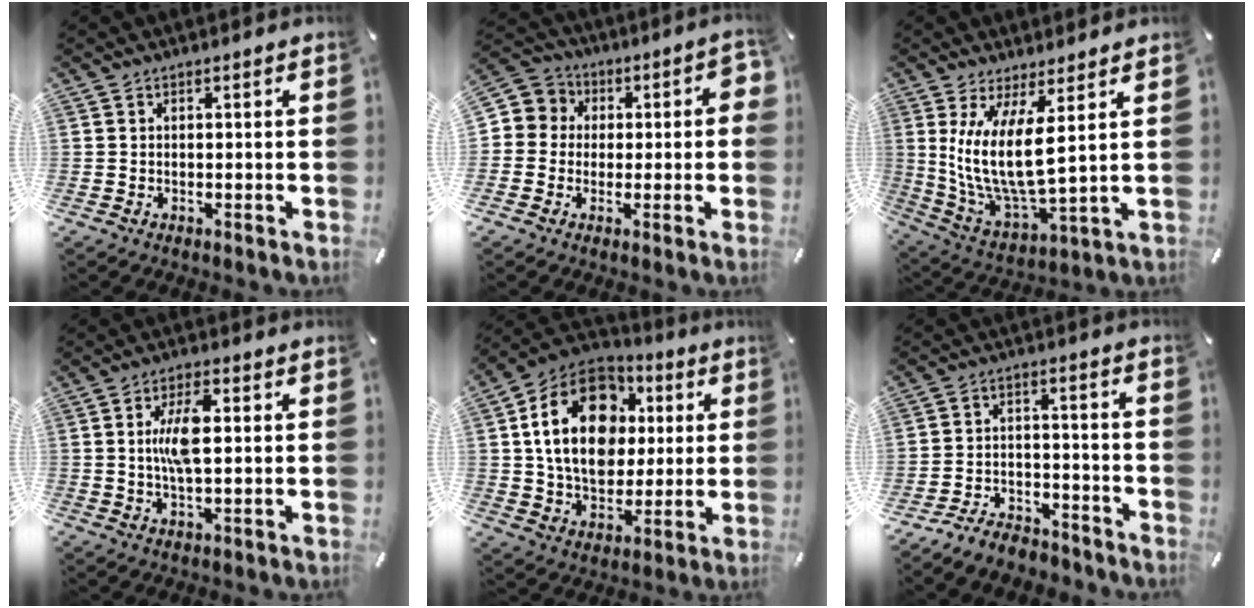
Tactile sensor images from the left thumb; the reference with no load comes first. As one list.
[{"total": 6.5, "force": [-0.9, 6.0, 2.3], "torque": [-0.041, 0.013, -0.021]}, {"total": 13.6, "force": [4.1, 4.6, 12.1], "torque": [-0.277, -0.026, 0.076]}, {"total": 8.1, "force": [1.0, 3.2, 7.3], "torque": [-0.156, -0.001, 0.008]}, {"total": 19.6, "force": [4.0, 14.7, 12.4], "torque": [-0.229, 0.001, 0.072]}, {"total": 7.5, "force": [-6.6, 3.1, 2.1], "torque": [-0.030, 0.038, -0.124]}]